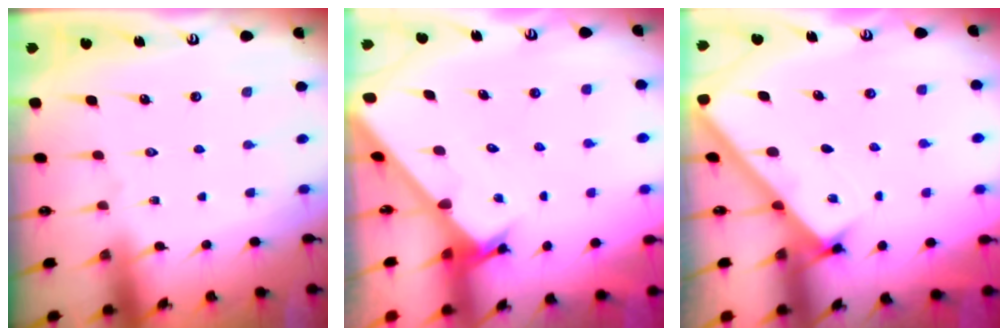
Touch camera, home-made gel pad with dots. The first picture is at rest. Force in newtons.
{"total": 2.5, "press": 2.5, "slide": 0.2}
{"total": 2.7, "press": 2.6, "slide": 0.3}